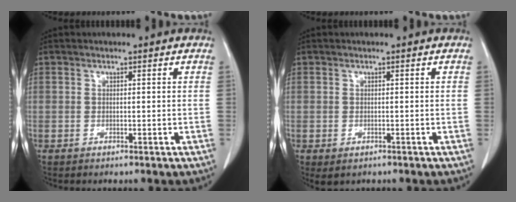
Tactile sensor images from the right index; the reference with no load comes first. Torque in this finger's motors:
{"motor_torque": [0.29, -0.34, 0.11, 0.03]}